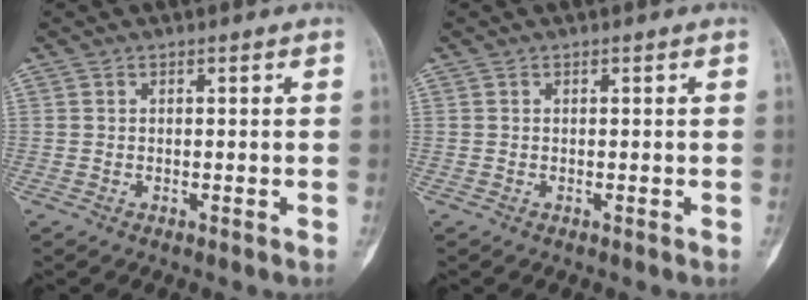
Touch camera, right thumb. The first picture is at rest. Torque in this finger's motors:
{"motor_torque": [0.24, 0.13, 0.02, 0.06, 0.07]}